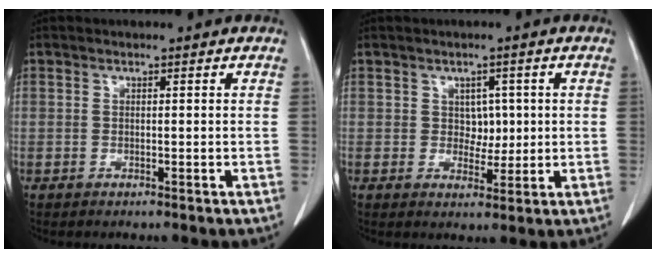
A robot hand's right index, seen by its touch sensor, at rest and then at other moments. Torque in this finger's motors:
{"motor_torque": [0.04, 0.13, 0.02, -0.01]}